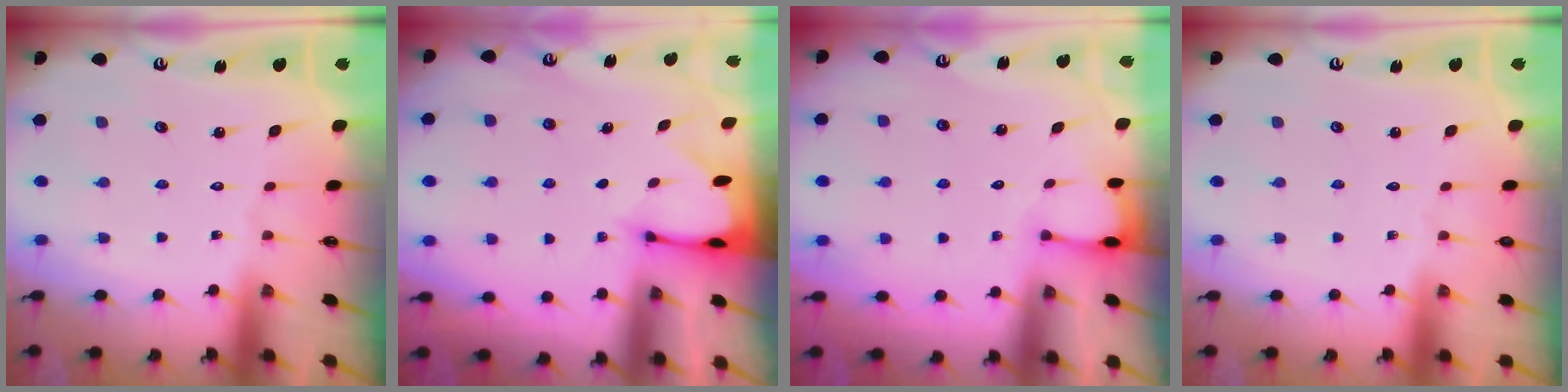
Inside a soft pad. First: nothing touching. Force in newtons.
{"total": 2.7, "press": 2.7, "slide": 0.2}
{"total": 2.0, "press": 2.0, "slide": 0.3}
{"total": 0.0}